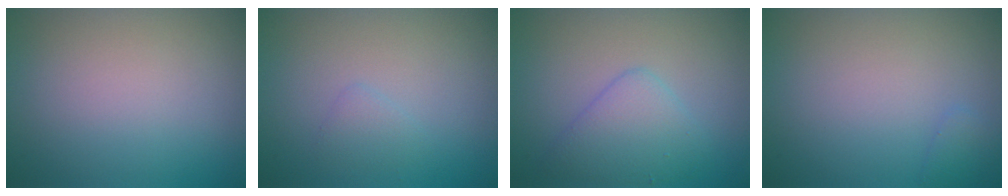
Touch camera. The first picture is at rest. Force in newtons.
{"total": 1.0, "press": 1.0, "slide": 0.1}
{"total": 3.4, "press": 3.4, "slide": 0.1}
{"total": 0.8, "press": 0.8, "slide": 0.0}